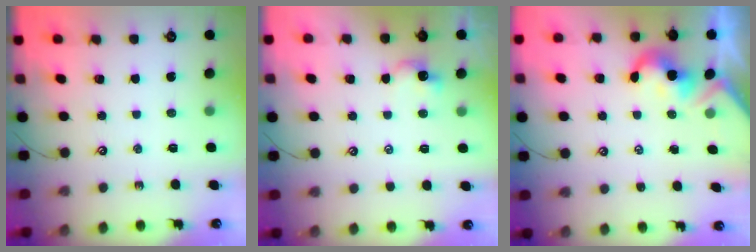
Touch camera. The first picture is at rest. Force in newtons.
{"total": 2.6, "press": 2.6, "slide": 0.0}
{"total": 2.2, "press": 2.2, "slide": 0.4}